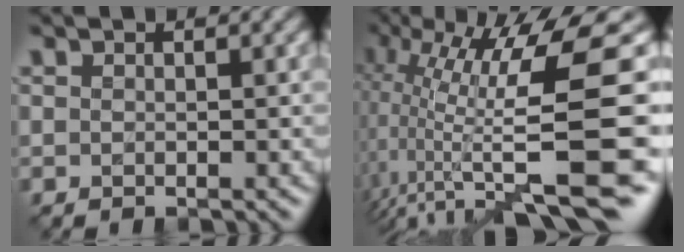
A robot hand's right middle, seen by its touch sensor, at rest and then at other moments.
{"total": 13.0, "force": [0.2, 2.9, 12.7], "torque": [-0.216, -0.002, 0.021]}